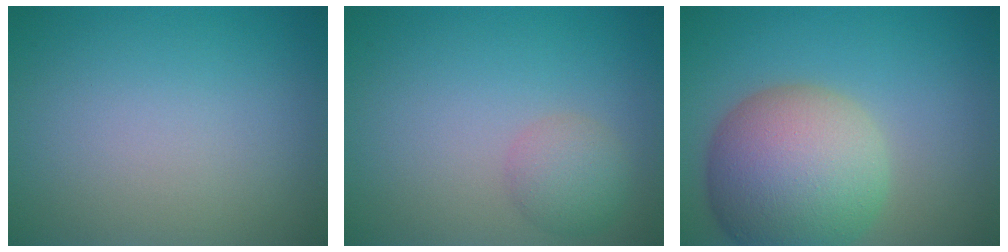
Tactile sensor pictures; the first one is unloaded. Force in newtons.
{"total": 2.5, "press": 2.5, "slide": 0.1}
{"total": 10.4, "press": 10.4, "slide": 0.9}